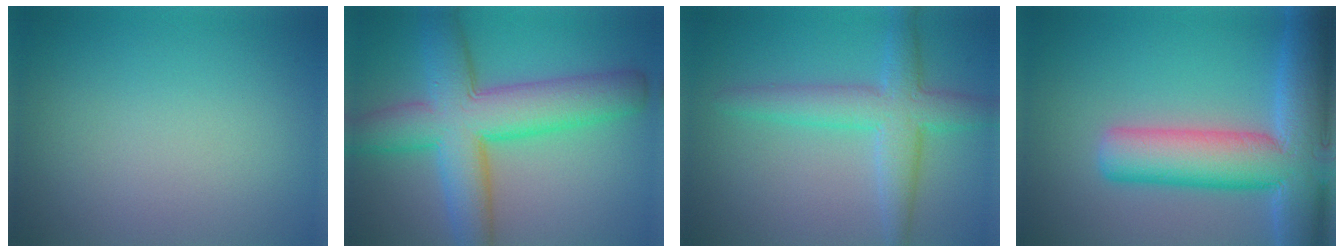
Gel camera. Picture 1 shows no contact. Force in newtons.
{"total": 9.5, "press": 9.4, "slide": 0.3}
{"total": 4.6, "press": 4.6, "slide": 0.1}
{"total": 11.0, "press": 10.9, "slide": 0.7}